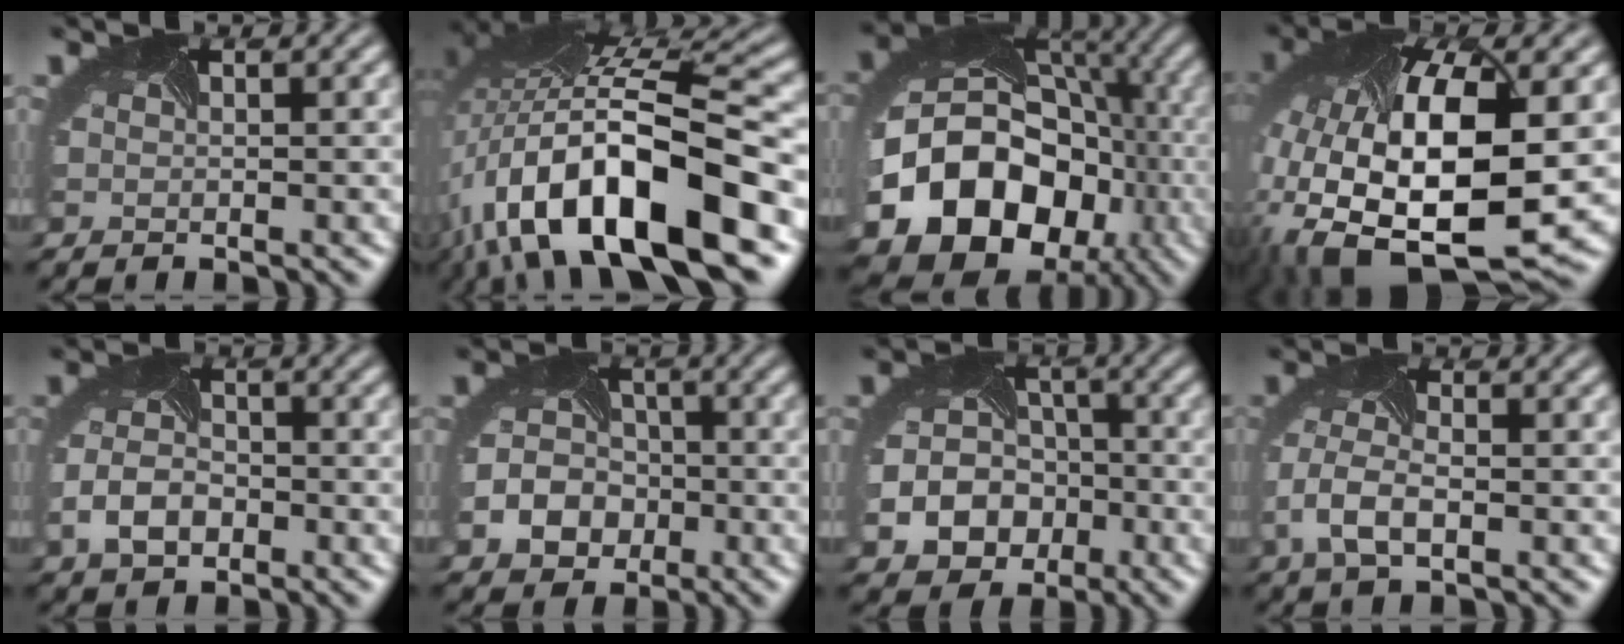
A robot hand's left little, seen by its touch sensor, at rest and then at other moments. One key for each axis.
{"total": 15.8, "fx": -4.4, "fy": 7.0, "fz": 13.4, "tx": -0.233, "ty": 0.010, "tz": -0.080}
{"total": 17.9, "fx": -5.4, "fy": 14.5, "fz": 8.9, "tx": -0.167, "ty": -0.024, "tz": -0.093}
{"total": 16.6, "fx": -1.4, "fy": 9.1, "fz": 13.8, "tx": -0.298, "ty": -0.036, "tz": -0.014}
{"total": 3.1, "fx": -1.5, "fy": 2.2, "fz": 1.5, "tx": -0.042, "ty": -0.001, "tz": -0.033}
{"total": 4.3, "fx": -1.8, "fy": 3.7, "fz": 1.3, "tx": -0.022, "ty": 0.001, "tz": -0.032}
{"total": 6.6, "fx": -2.6, "fy": 5.6, "fz": 2.4, "tx": -0.032, "ty": -0.009, "tz": -0.047}
{"total": 3.6, "fx": -1.3, "fy": 1.9, "fz": 2.8, "tx": -0.075, "ty": 0.004, "tz": -0.030}